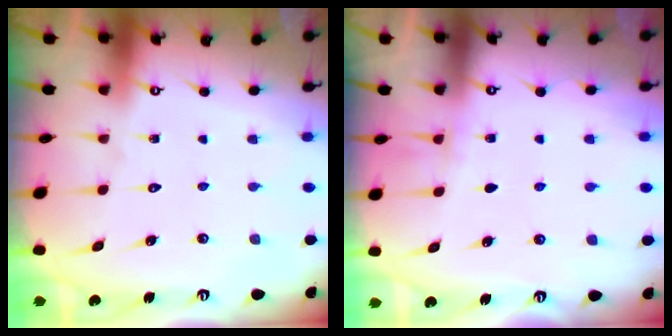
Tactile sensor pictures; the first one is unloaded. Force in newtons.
{"total": 3.1, "press": 2.8, "slide": 1.2}